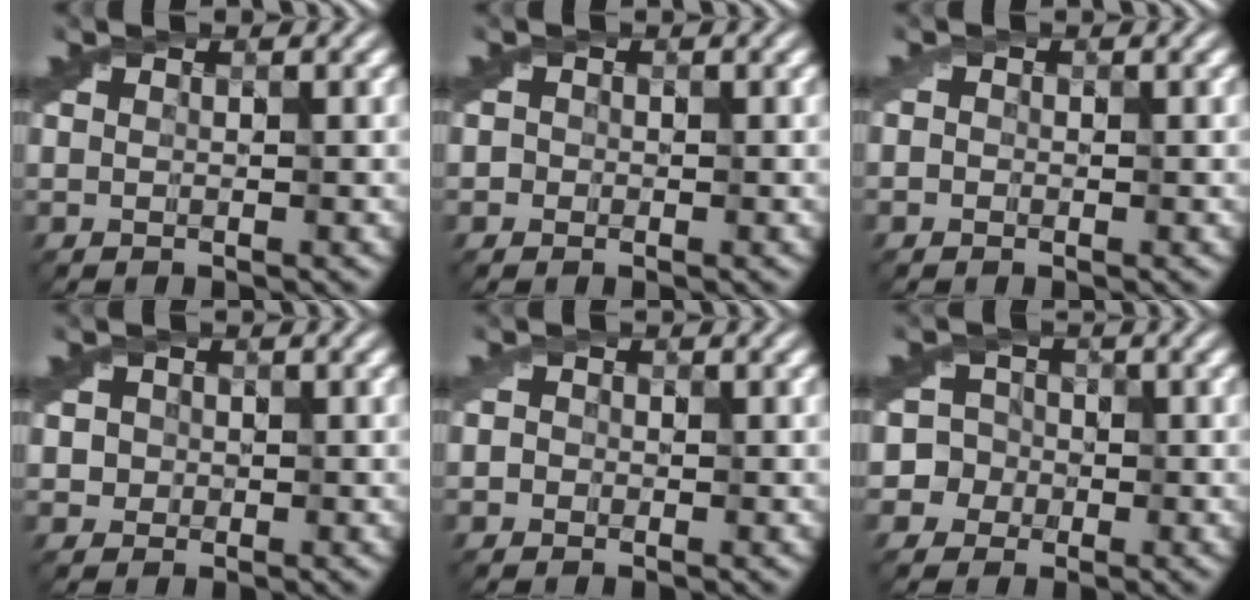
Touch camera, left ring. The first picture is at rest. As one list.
[{"total": 1.1, "force": [-0.3, 1.0, 0.2], "torque": [0.004, -0.006, -0.013]}, {"total": 0.7, "force": [-0.4, 0.6, 0.1], "torque": [0.005, -0.004, -0.012]}, {"total": 2.5, "force": [0.2, 2.2, 1.0], "torque": [-0.027, 0.006, 0.012]}, {"total": 1.5, "force": [-0.1, 1.4, 0.6], "torque": [-0.002, 0.000, -0.017]}, {"total": 6.0, "force": [-0.5, 5.6, 2.2], "torque": [-0.013, 0.030, -0.059]}]